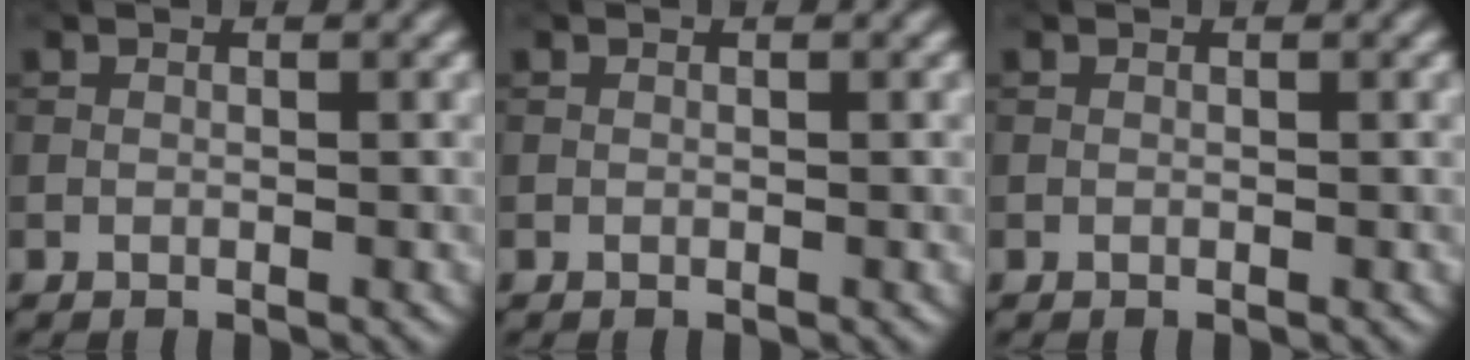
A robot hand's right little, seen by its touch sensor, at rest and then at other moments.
{"total": 0.0}
{"total": 0.0}